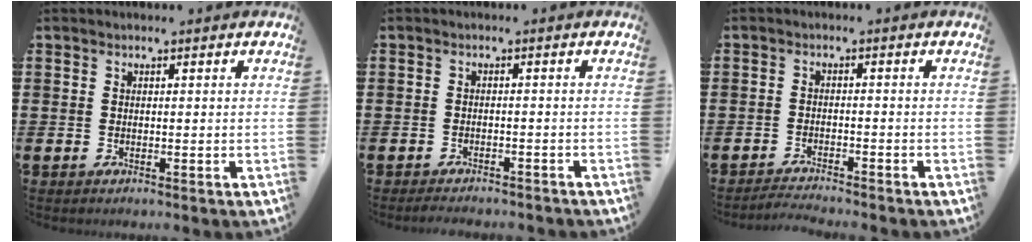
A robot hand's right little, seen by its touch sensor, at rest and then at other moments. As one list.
[{"total": 1.4, "force": [-1.4, 0.0, 0.1], "torque": [-0.006, 0.000, -0.028]}, {"total": 1.7, "force": [-1.7, -0.2, 0.1], "torque": [-0.004, 0.002, -0.035]}]